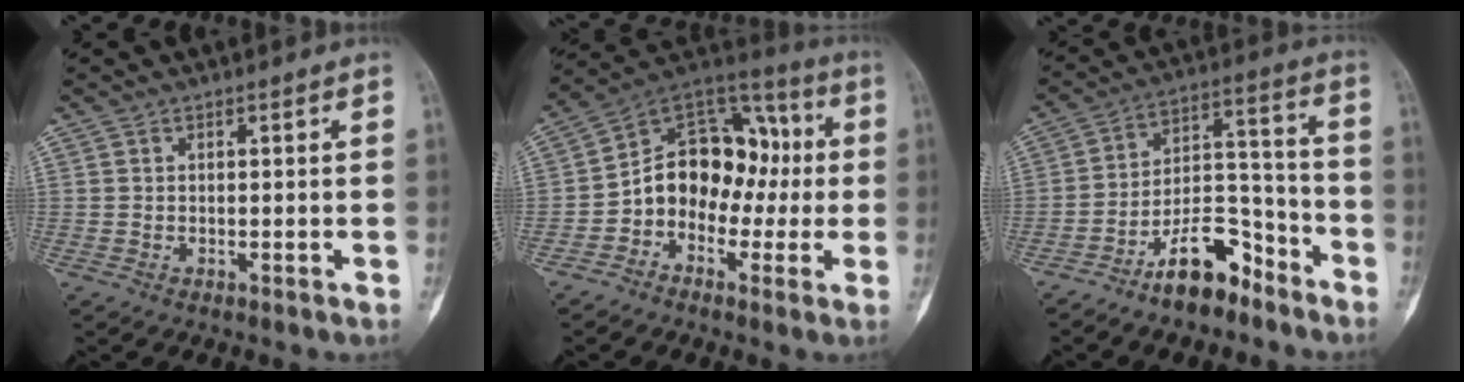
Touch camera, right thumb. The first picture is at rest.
{"total": 15.2, "force": [-1.7, 11.7, 9.6], "torque": [-0.097, 0.056, -0.044]}
{"total": 12.1, "force": [-8.6, 5.4, 6.7], "torque": [-0.098, 0.086, -0.153]}